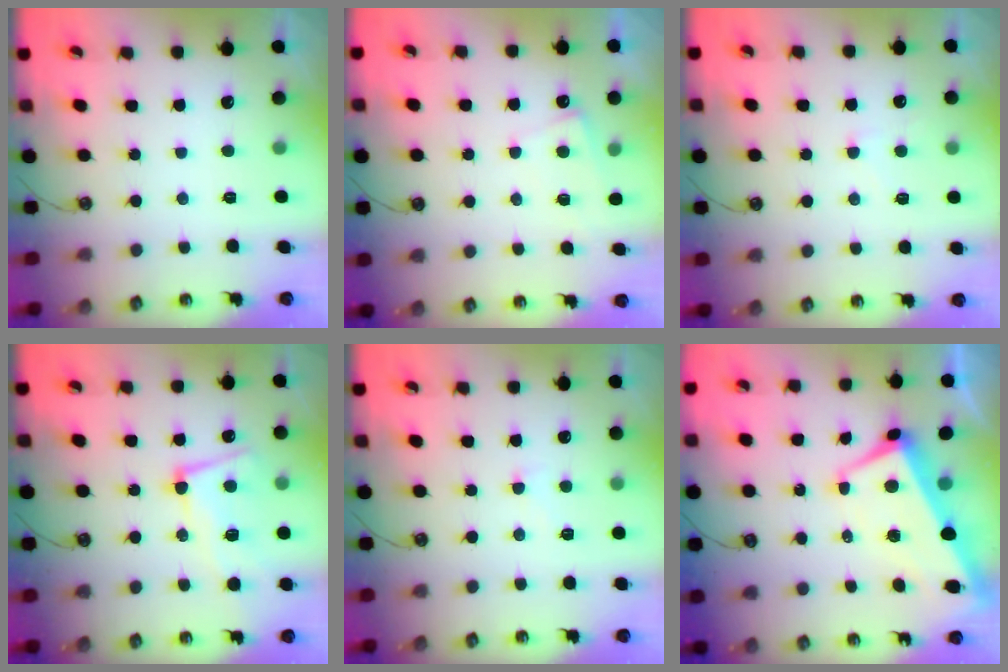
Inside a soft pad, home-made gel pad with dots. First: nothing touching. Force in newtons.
{"total": 4.7, "press": 4.7, "slide": 0.2}
{"total": 4.4, "press": 4.4, "slide": 0.5}
{"total": 8.7, "press": 8.5, "slide": 1.6}
{"total": 1.8, "press": 1.7, "slide": 0.6}
{"total": 1.7, "press": 1.1, "slide": 1.3}